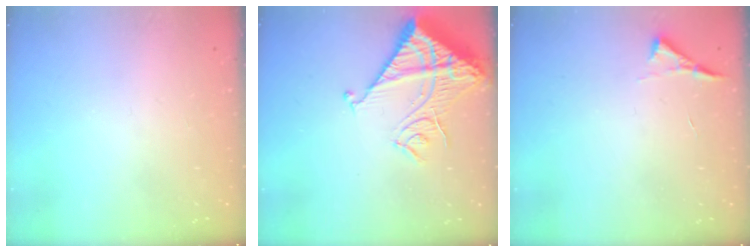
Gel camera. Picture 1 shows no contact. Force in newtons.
{"total": 15.6, "press": 15.4, "slide": 1.8}
{"total": 3.6, "press": 3.6, "slide": 0.5}